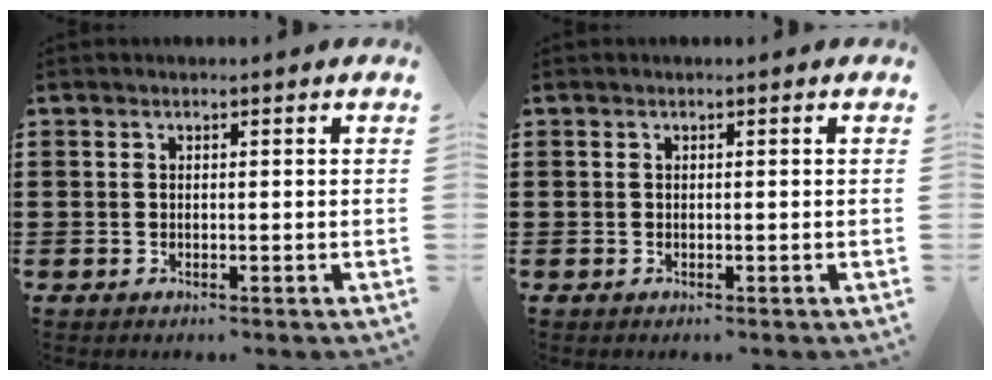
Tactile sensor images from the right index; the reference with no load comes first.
{"total": 0.0}